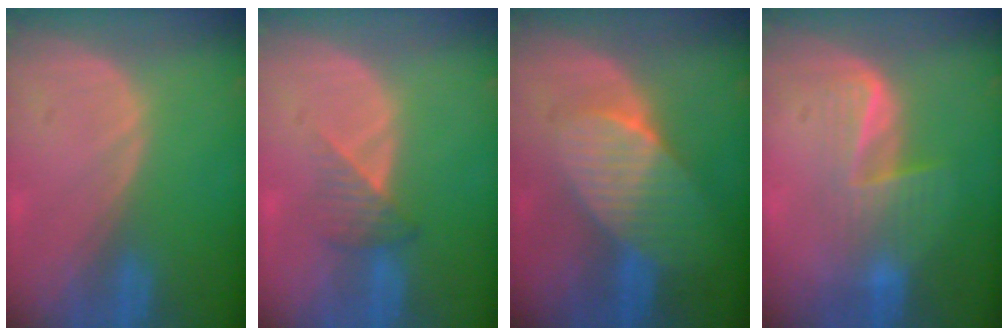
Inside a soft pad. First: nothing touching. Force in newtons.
{"total": 3.5, "press": 3.1, "slide": 1.5}
{"total": 7.7, "press": 6.9, "slide": 3.5}
{"total": 5.8, "press": 5.5, "slide": 2.0}